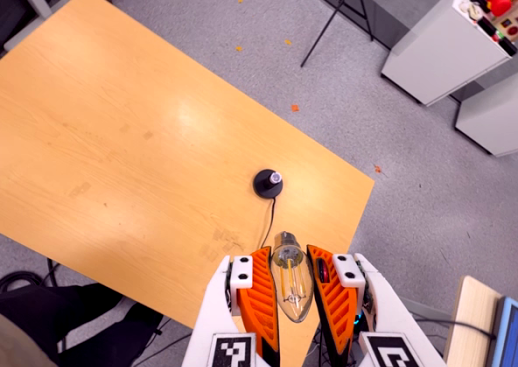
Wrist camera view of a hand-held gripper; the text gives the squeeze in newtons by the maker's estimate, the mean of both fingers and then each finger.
{"total": 21.6, "left": 23.5, "right": 19.7}